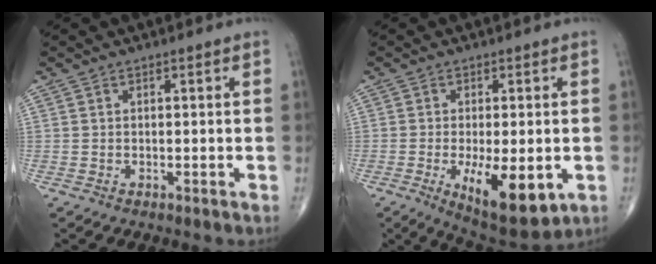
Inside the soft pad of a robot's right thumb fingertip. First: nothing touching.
{"total": 12.3, "force": [-3.4, 4.7, 10.8], "torque": [-0.160, -0.019, -0.040]}